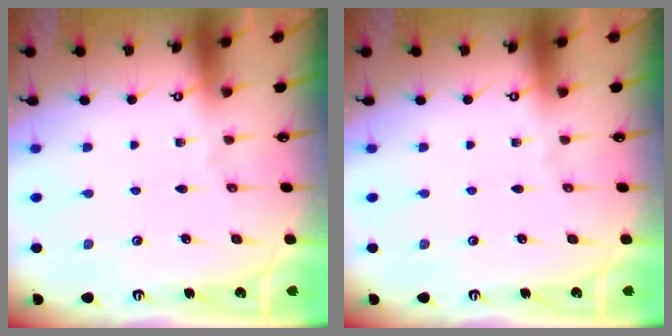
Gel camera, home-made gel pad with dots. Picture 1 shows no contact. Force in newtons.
{"total": 0.0}